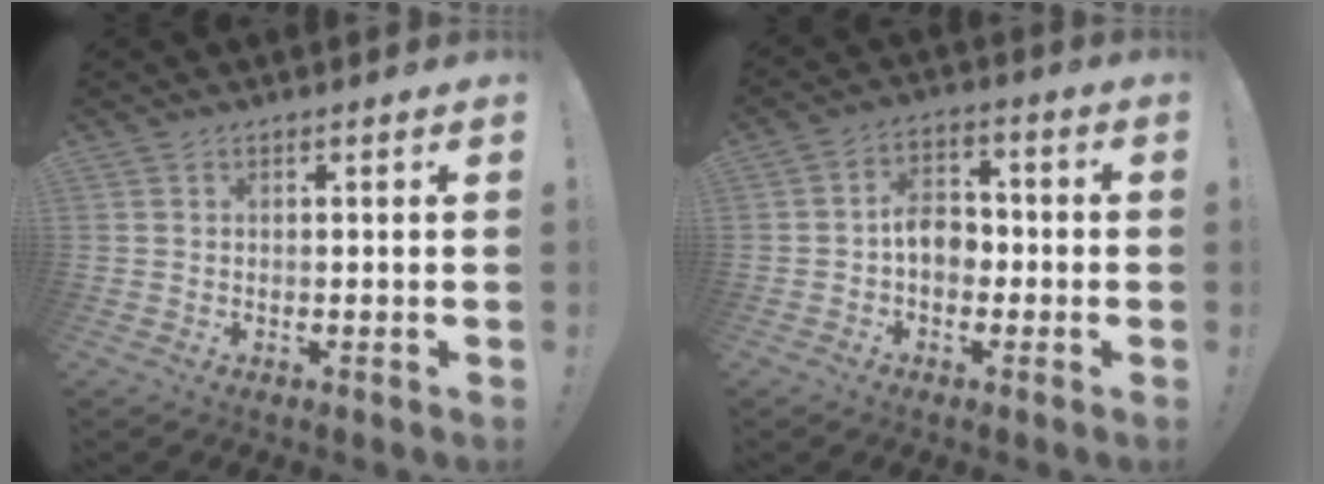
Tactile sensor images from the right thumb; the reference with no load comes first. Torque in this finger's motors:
{"motor_torque": [2.50, 2.50, 0.63, -0.40, 0.02]}